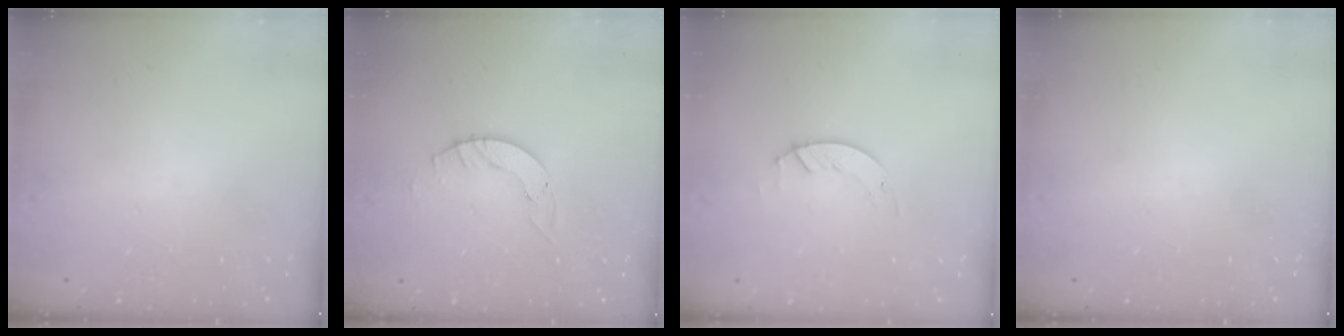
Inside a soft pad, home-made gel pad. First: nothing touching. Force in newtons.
{"total": 3.9, "press": 3.9, "slide": 0.4}
{"total": 1.3, "press": 1.3, "slide": 0.2}
{"total": 0.0}